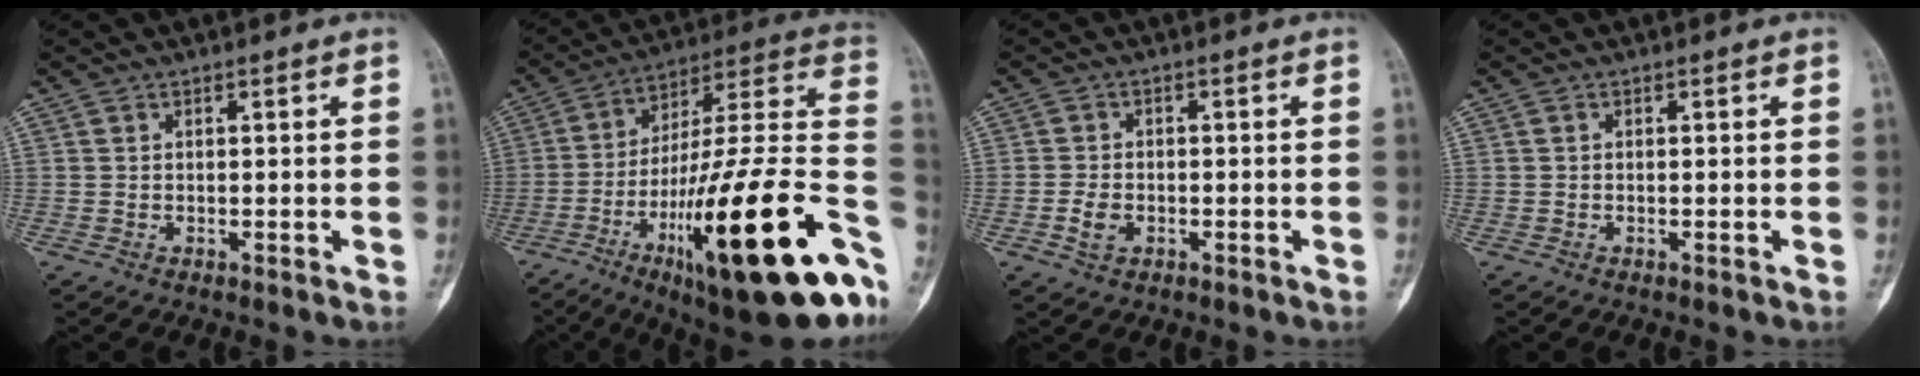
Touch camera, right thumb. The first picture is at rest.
{"total": 35.5, "force": [-12.3, 9.0, 32.1], "torque": [-0.425, 0.044, -0.185]}
{"total": 3.3, "force": [-1.2, 2.3, 2.1], "torque": [-0.040, 0.007, -0.020]}
{"total": 0.0}